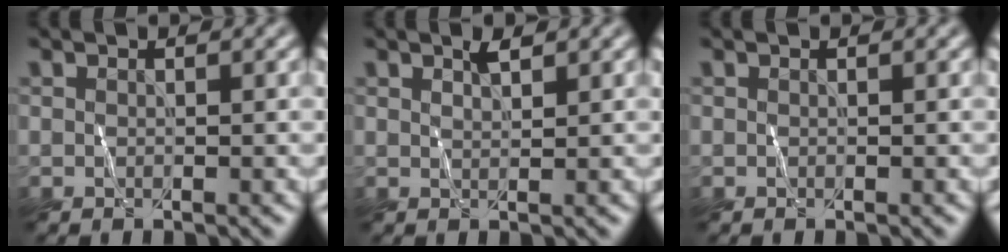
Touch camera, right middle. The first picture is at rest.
{"total": 0.6, "force": [0.4, -0.1, 0.4], "torque": [-0.008, 0.004, 0.013]}
{"total": 0.0}